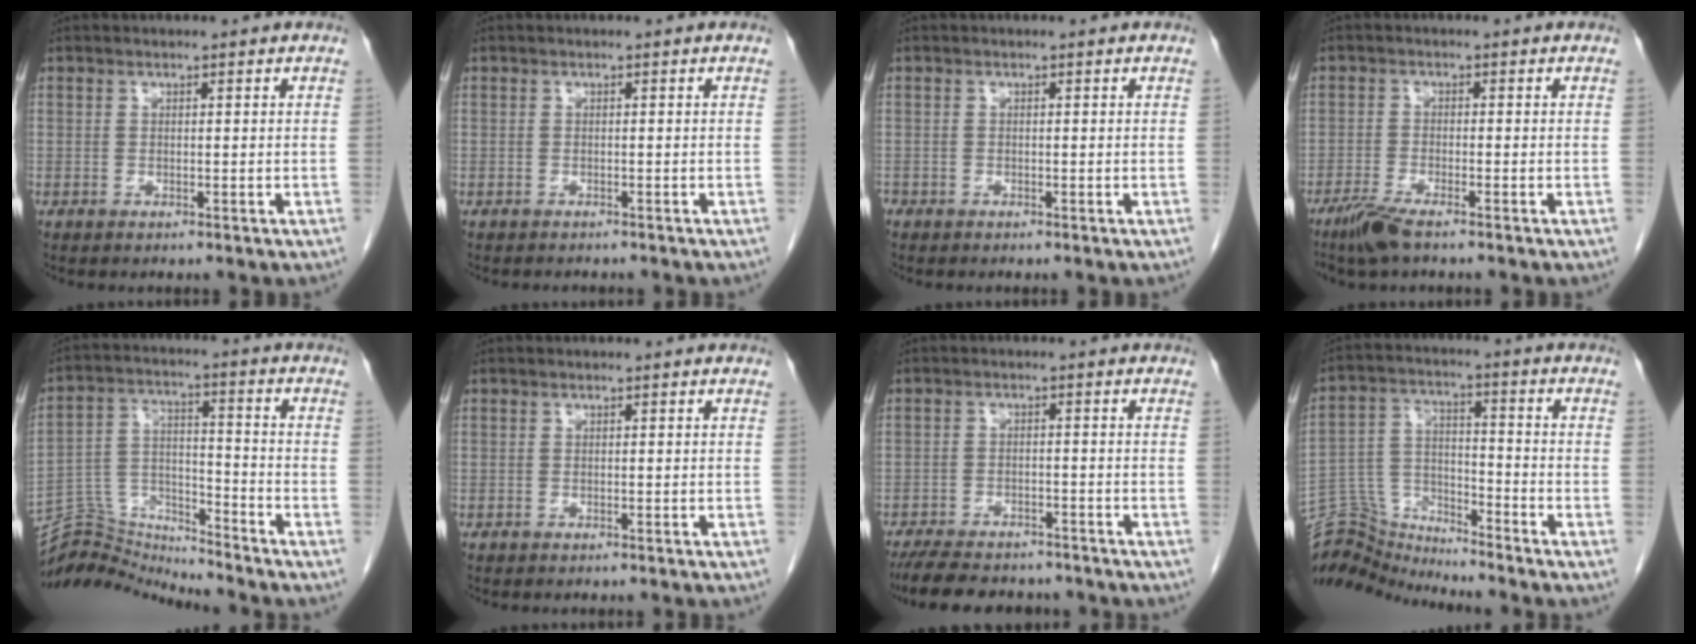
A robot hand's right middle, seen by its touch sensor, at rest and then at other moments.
{"total": 2.8, "force": [-2.5, 0.7, 0.9], "torque": [-0.017, -0.006, -0.028]}
{"total": 0.7, "force": [-0.5, 0.4, 0.1], "torque": [-0.007, 0.001, -0.012]}
{"total": 4.2, "force": [-3.2, 0.4, 2.7], "torque": [-0.062, -0.010, -0.063]}
{"total": 10.6, "force": [-10.5, -0.6, -1.3], "torque": [0.018, 0.048, -0.191]}
{"total": 1.9, "force": [-1.7, 0.2, 0.8], "torque": [-0.018, -0.004, -0.019]}
{"total": 12.3, "force": [-10.7, 3.8, 4.8], "torque": [-0.094, -0.005, -0.151]}
{"total": 9.8, "force": [-9.7, 0.1, -1.1], "torque": [0.011, 0.045, -0.185]}